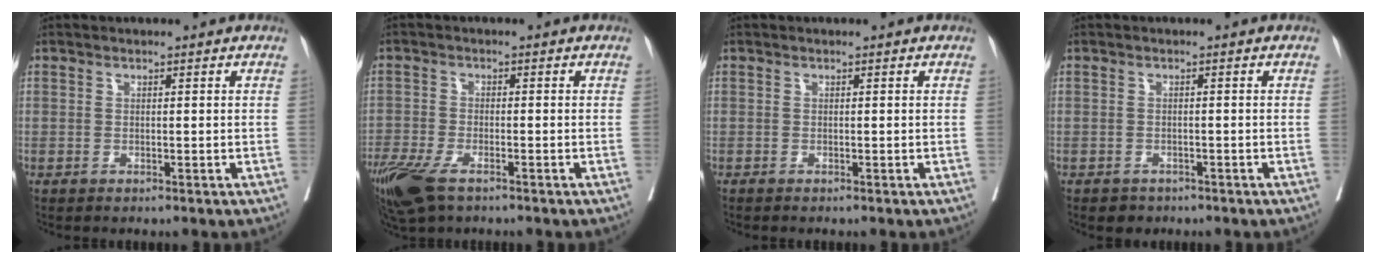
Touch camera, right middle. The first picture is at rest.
{"total": 9.3, "force": [-6.3, 3.3, 6.0], "torque": [-0.122, -0.021, -0.113]}
{"total": 0.0}
{"total": 1.9, "force": [-1.3, 1.3, 0.1], "torque": [-0.005, 0.004, -0.018]}